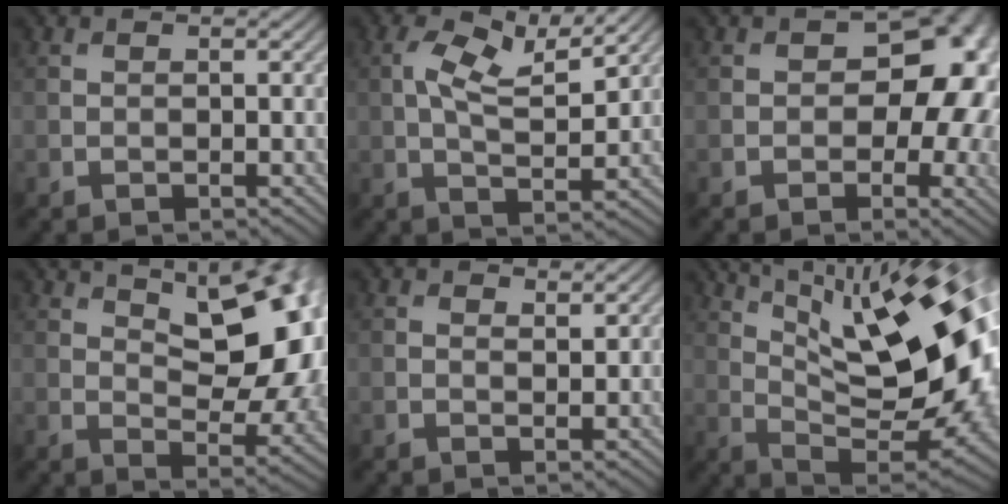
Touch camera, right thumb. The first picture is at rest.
{"total": 6.9, "force": [3.1, 2.6, 5.6], "torque": [-0.110, -0.007, 0.059]}
{"total": 11.1, "force": [0.0, 7.4, 8.3], "torque": [-0.087, -0.019, 0.010]}
{"total": 15.4, "force": [5.6, 7.5, 12.2], "torque": [-0.159, 0.016, 0.080]}
{"total": 0.6, "force": [0.6, 0.2, 0.1], "torque": [0.000, -0.016, 0.016]}
{"total": 17.7, "force": [6.3, 6.6, 15.2], "torque": [-0.231, 0.009, 0.105]}